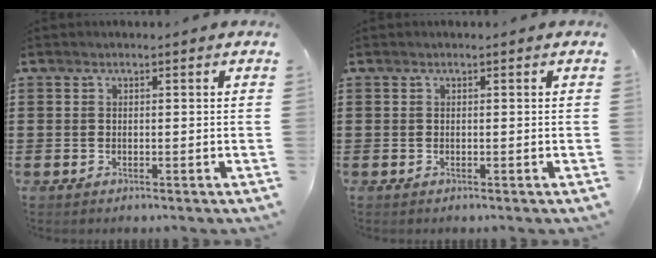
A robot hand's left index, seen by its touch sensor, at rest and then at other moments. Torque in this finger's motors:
{"motor_torque": [0.03, 0.03, 0.00, 0.00]}